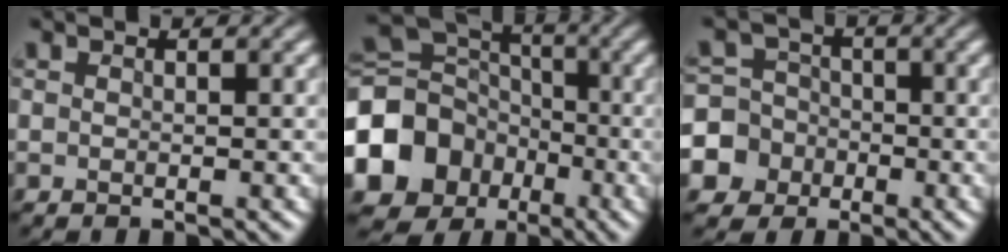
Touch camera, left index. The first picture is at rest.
{"total": 11.4, "force": [-4.0, 9.6, 4.8], "torque": [-0.122, -0.012, -0.090]}
{"total": 8.4, "force": [-3.3, 7.6, 1.1], "torque": [-0.030, -0.009, -0.085]}